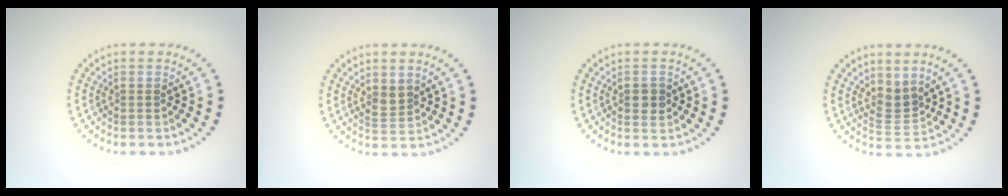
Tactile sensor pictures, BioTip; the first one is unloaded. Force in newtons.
{"total": 1.7, "press": 1.4, "slide": 0.8}
{"total": 1.4, "press": 1.4, "slide": 0.2}
{"total": 2.3, "press": 1.6, "slide": 1.6}